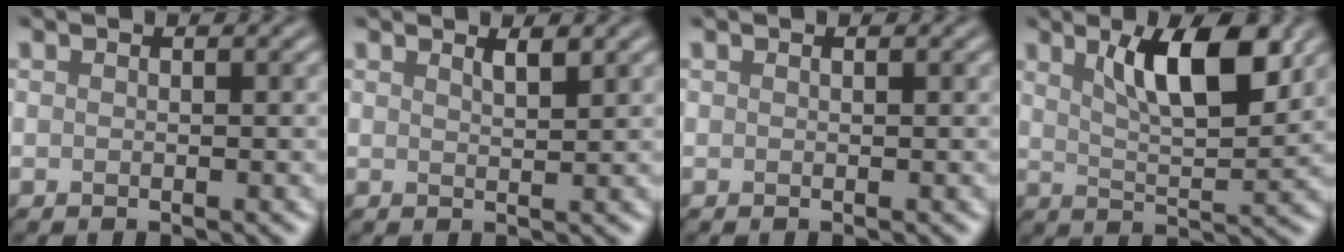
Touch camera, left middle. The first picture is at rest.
{"total": 1.5, "force": [1.2, 0.4, 0.9], "torque": [-0.012, 0.001, 0.018]}
{"total": 0.0}
{"total": 6.9, "force": [3.2, 2.1, 5.7], "torque": [-0.093, -0.002, 0.052]}